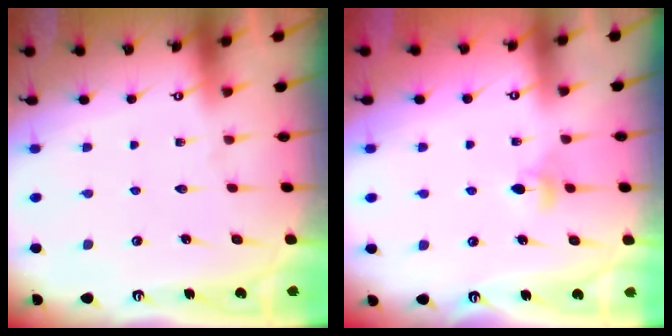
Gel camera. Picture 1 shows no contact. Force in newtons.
{"total": 4.0, "press": 4.0, "slide": 0.5}